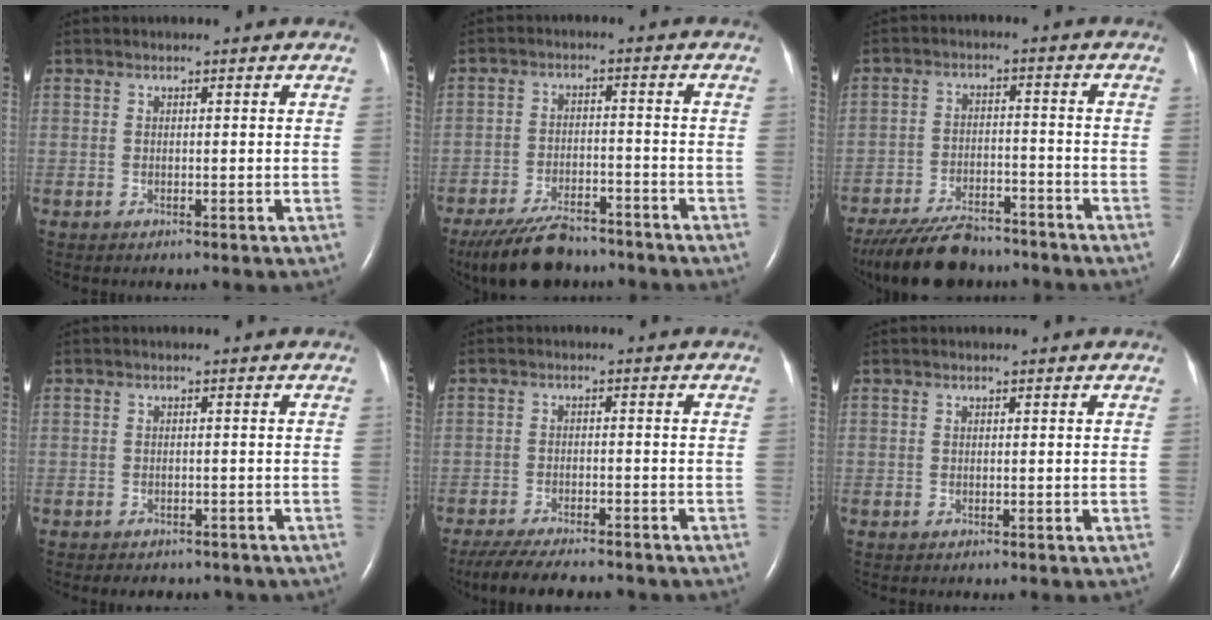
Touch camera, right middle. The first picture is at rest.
{"total": 11.0, "force": [-9.4, 3.3, 4.6], "torque": [-0.081, -0.012, -0.152]}
{"total": 12.7, "force": [-10.9, 3.8, 5.2], "torque": [-0.092, -0.008, -0.174]}
{"total": 6.5, "force": [-5.5, 2.9, 2.1], "torque": [-0.026, 0.006, -0.054]}
{"total": 11.1, "force": [-9.6, 2.2, 5.2], "torque": [-0.084, -0.016, -0.141]}
{"total": 0.0}